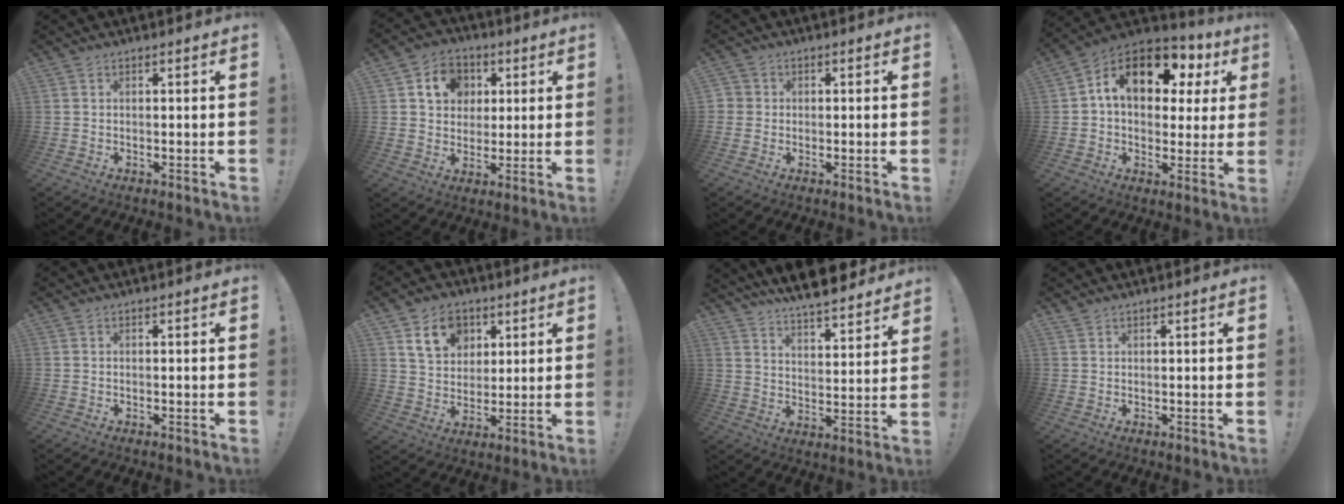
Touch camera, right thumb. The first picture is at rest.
{"total": 11.0, "force": [4.1, 9.1, 4.7], "torque": [-0.073, -0.006, 0.082]}
{"total": 2.3, "force": [-0.3, 2.3, 0.4], "torque": [0.000, 0.004, -0.007]}
{"total": 16.5, "force": [6.4, 9.7, 11.7], "torque": [-0.188, -0.015, 0.108]}
{"total": 0.0}
{"total": 12.2, "force": [5.9, 9.2, 5.4], "torque": [-0.083, -0.018, 0.115]}
{"total": 9.7, "force": [9.0, 1.3, 3.6], "torque": [-0.070, -0.072, 0.157]}
{"total": 0.7, "force": [0.7, 0.1, 0.2], "torque": [-0.004, -0.001, 0.013]}